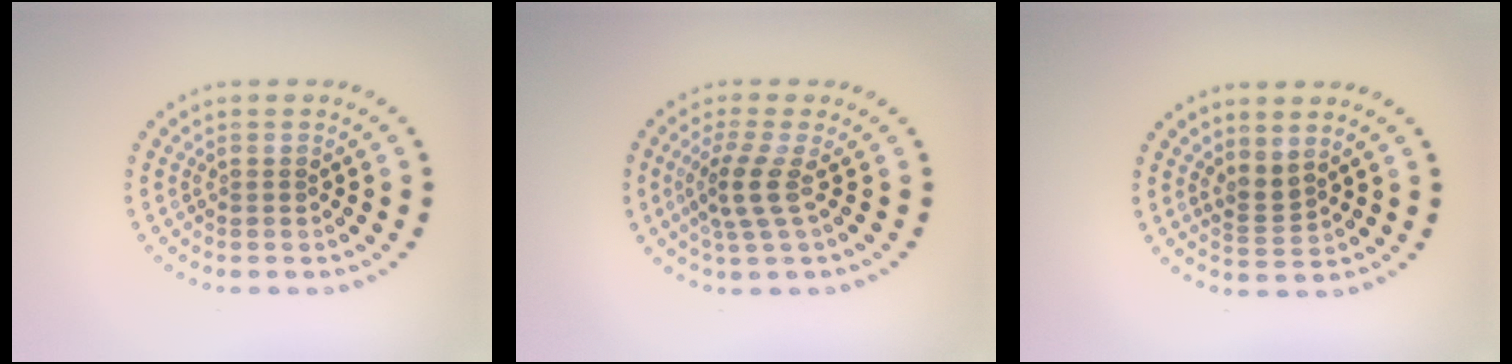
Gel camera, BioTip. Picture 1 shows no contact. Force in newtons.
{"total": 2.8, "press": 2.3, "slide": 1.6}
{"total": 1.9, "press": 1.4, "slide": 1.3}